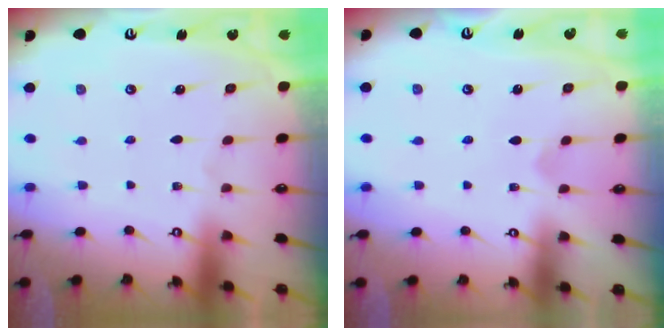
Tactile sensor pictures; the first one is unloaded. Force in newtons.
{"total": 2.5, "press": 2.5, "slide": 0.1}